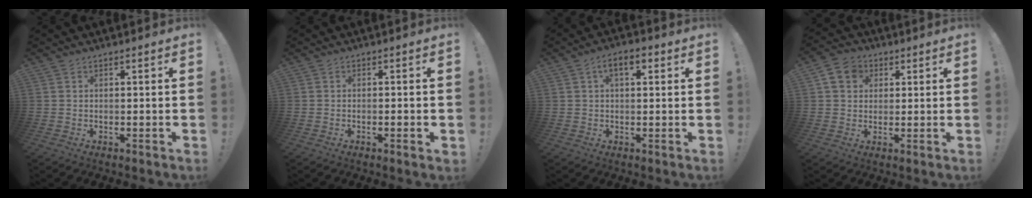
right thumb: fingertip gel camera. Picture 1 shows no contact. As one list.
[{"total": 1.3, "force": [-0.4, 0.1, 1.2], "torque": [-0.019, 0.003, -0.006]}, {"total": 5.7, "force": [2.0, 2.7, 4.6], "torque": [-0.070, 0.004, 0.032]}, {"total": 7.8, "force": [2.8, 6.5, 3.4], "torque": [-0.047, -0.001, 0.057]}]